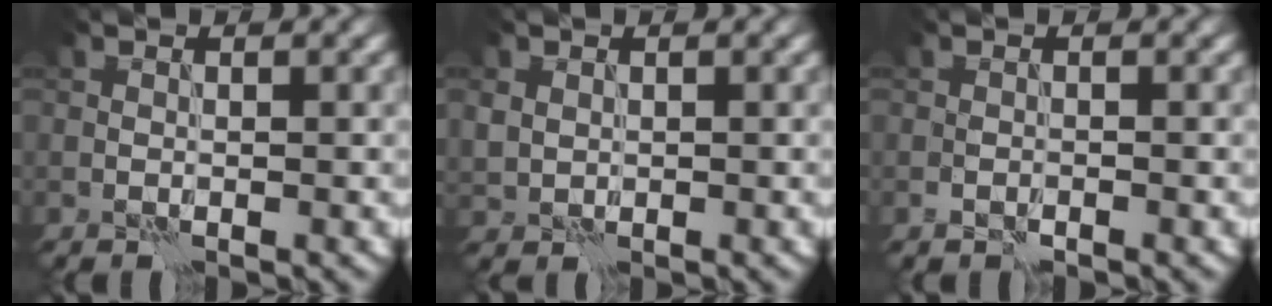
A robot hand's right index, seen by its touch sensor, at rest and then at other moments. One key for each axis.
{"total": 1.4, "fx": 0.6, "fy": 1.3, "fz": 0.3, "tx": -0.011, "ty": -0.001, "tz": 0.015}
{"total": 0.6, "fx": -0.4, "fy": 0.4, "fz": 0.3, "tx": -0.005, "ty": 0.000, "tz": -0.007}